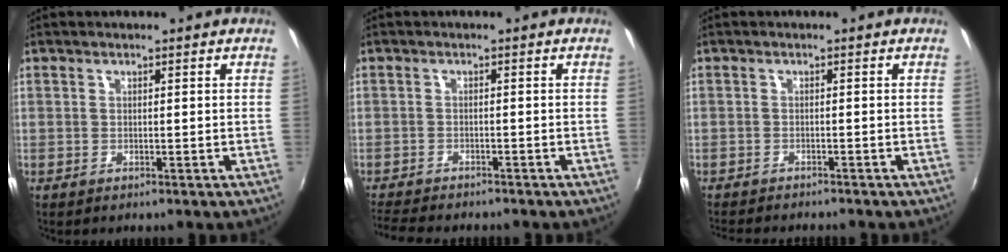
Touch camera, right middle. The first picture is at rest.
{"total": 7.0, "force": [-6.5, 1.2, 2.4], "torque": [-0.070, -0.022, -0.109]}
{"total": 5.0, "force": [-4.6, 0.7, 1.6], "torque": [-0.043, -0.016, -0.074]}